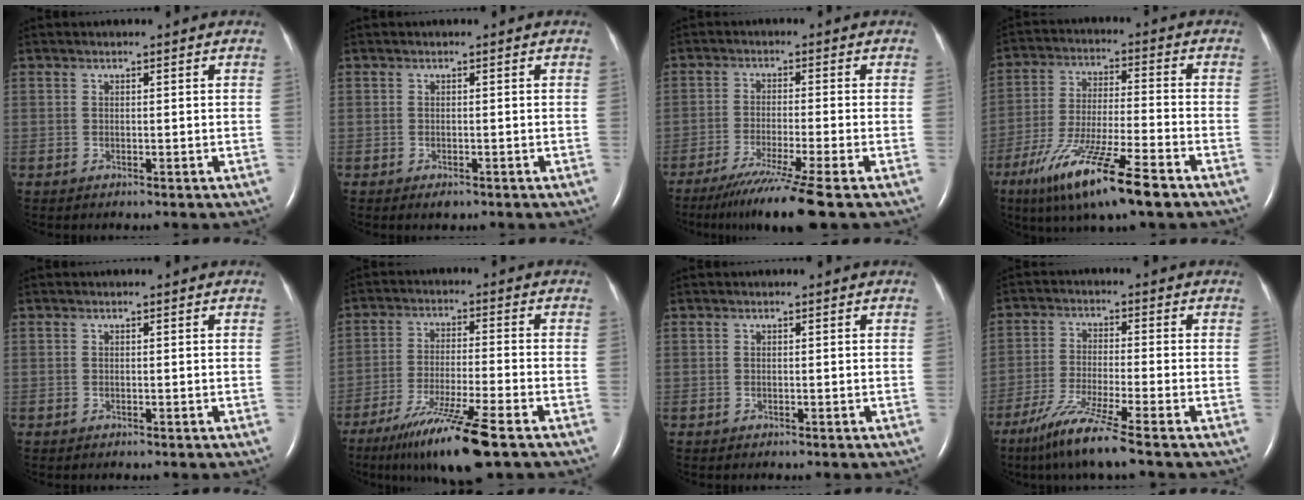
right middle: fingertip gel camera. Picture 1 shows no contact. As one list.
[{"total": 1.0, "force": [-0.7, 0.4, 0.7], "torque": [-0.011, -0.001, -0.006]}, {"total": 10.0, "force": [-7.4, -2.0, 6.4], "torque": [-0.102, -0.038, -0.119]}, {"total": 14.7, "force": [-8.9, 1.2, 11.6], "torque": [-0.235, -0.037, -0.159]}, {"total": 0.0}, {"total": 11.9, "force": [-7.9, -0.3, 9.0], "torque": [-0.168, -0.040, -0.138]}, {"total": 0.0}, {"total": 8.6, "force": [-6.1, -1.1, 6.0], "torque": [-0.121, -0.035, -0.117]}]